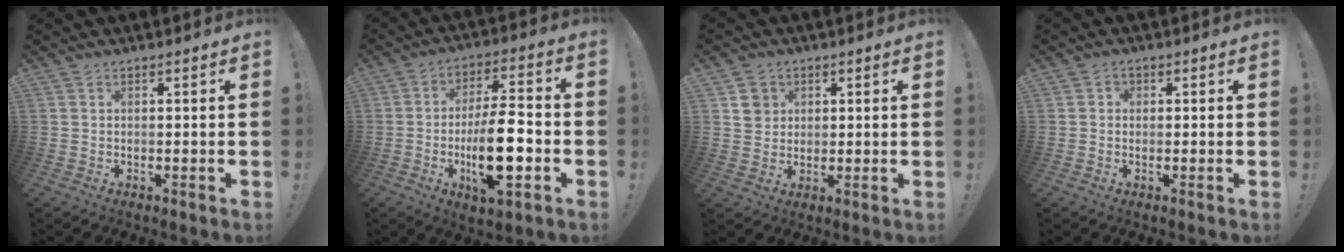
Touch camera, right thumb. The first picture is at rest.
{"total": 15.8, "force": [-4.0, 5.2, 14.4], "torque": [-0.252, 0.008, -0.067]}
{"total": 5.9, "force": [2.1, 5.3, 1.7], "torque": [-0.022, -0.001, 0.042]}
{"total": 1.6, "force": [-0.1, 1.4, 0.7], "torque": [-0.006, 0.002, -0.004]}